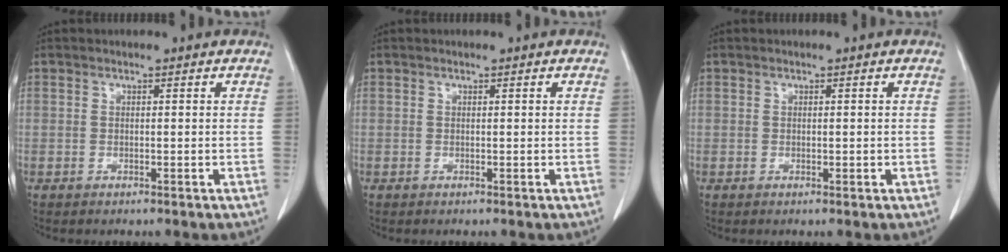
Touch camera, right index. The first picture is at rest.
{"total": 0.0}
{"total": 0.6, "force": [0.0, 0.4, 0.5], "torque": [-0.007, 0.001, 0.003]}